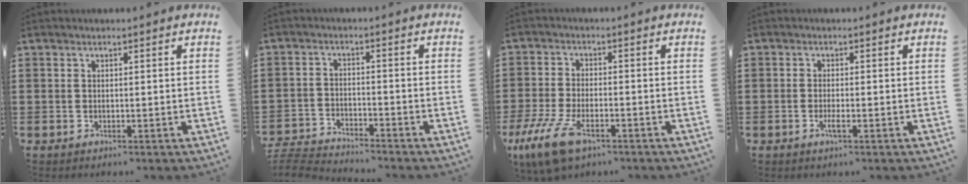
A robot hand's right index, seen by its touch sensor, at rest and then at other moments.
{"total": 4.4, "force": [-4.4, 0.1, 0.4], "torque": [-0.023, -0.004, -0.096]}
{"total": 8.1, "force": [-5.0, 2.5, 5.8], "torque": [-0.147, -0.014, -0.097]}
{"total": 2.0, "force": [-0.9, 0.1, 1.7], "torque": [-0.046, -0.009, -0.020]}